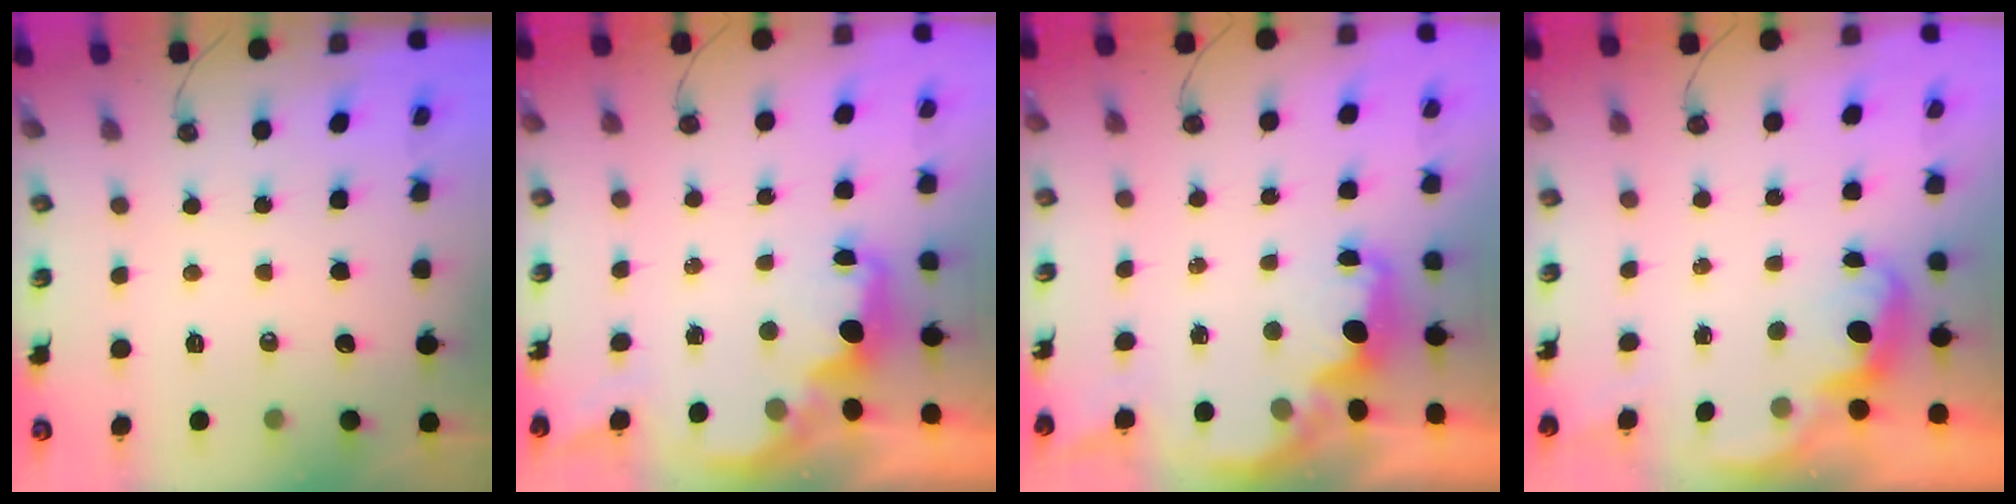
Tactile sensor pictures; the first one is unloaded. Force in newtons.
{"total": 2.0, "press": 2.0, "slide": 0.6}
{"total": 2.0, "press": 1.9, "slide": 0.7}
{"total": 2.5, "press": 2.4, "slide": 0.7}